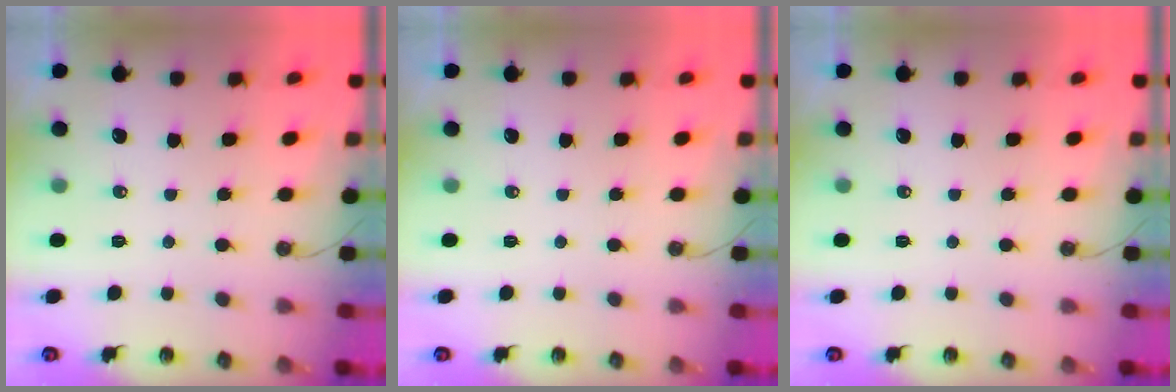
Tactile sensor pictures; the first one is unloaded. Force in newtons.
{"total": 0.0}
{"total": 0.0}